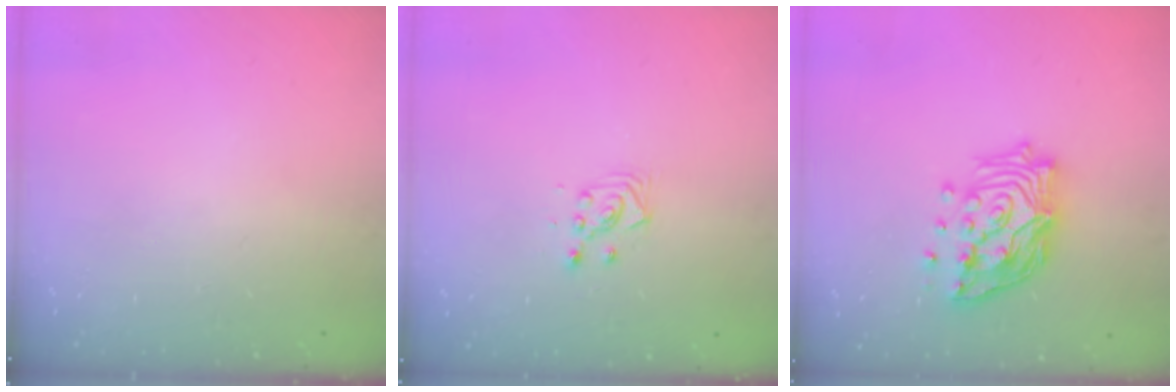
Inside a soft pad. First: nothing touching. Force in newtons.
{"total": 3.4, "press": 3.3, "slide": 1.0}
{"total": 18.1, "press": 17.9, "slide": 2.6}